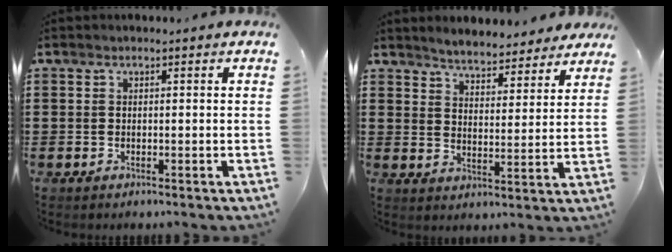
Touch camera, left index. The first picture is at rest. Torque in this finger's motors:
{"motor_torque": [-0.37, 0.46, -0.08, -0.05]}